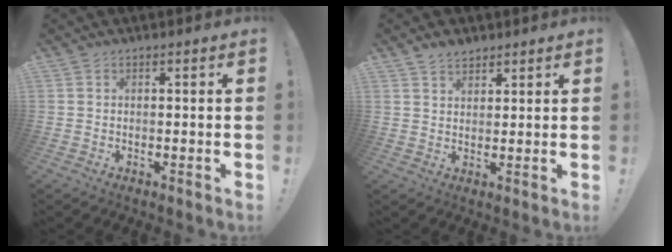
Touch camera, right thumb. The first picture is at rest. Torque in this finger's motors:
{"motor_torque": [-0.02, 0.01, 0.24, 0.15, 0.00]}